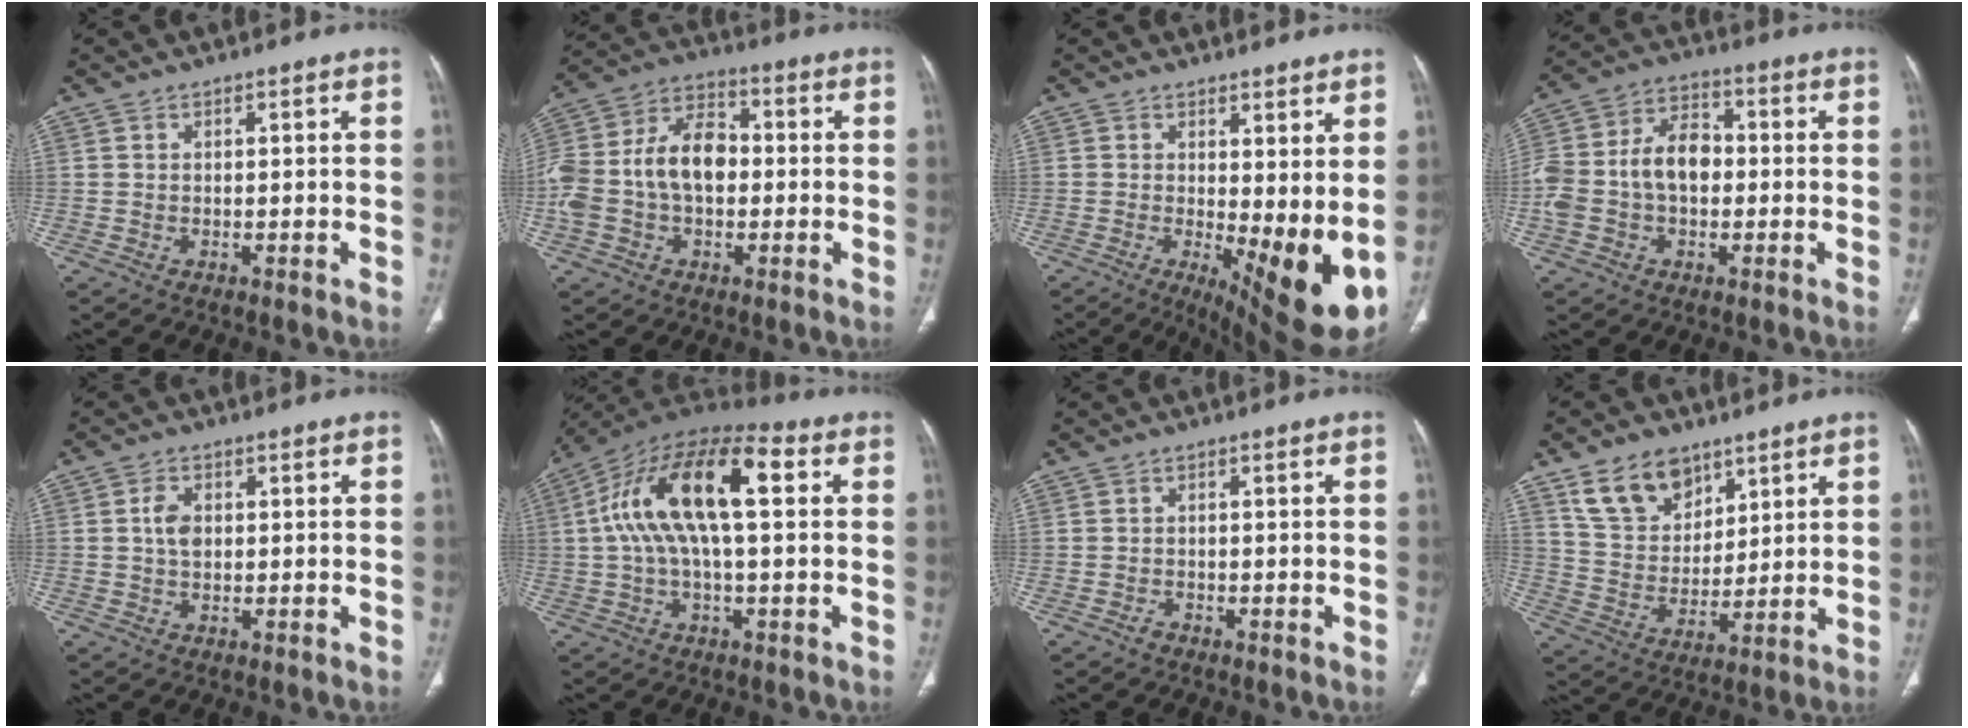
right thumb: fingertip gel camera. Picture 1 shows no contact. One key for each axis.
{"total": 15.9, "fx": -0.8, "fy": 10.4, "fz": 12.0, "tx": -0.236, "ty": 0.044, "tz": -0.019}
{"total": 12.5, "fx": 0.5, "fy": 4.5, "fz": 11.6, "tx": -0.156, "ty": -0.028, "tz": 0.025}
{"total": 13.1, "fx": -0.9, "fy": 8.9, "fz": 9.6, "tx": -0.187, "ty": 0.042, "tz": -0.023}
{"total": 3.5, "fx": 0.4, "fy": 2.4, "fz": 2.6, "tx": -0.047, "ty": 0.003, "tz": 0.005}
{"total": 19.0, "fx": 3.4, "fy": 7.8, "fz": 17.0, "tx": -0.313, "ty": 0.044, "tz": 0.048}
{"total": 1.1, "fx": -0.8, "fy": 0.7, "fz": 0.4, "tx": -0.009, "ty": 0.004, "tz": -0.014}
{"total": 11.8, "fx": 7.5, "fy": 7.6, "fz": 5.0, "tx": -0.065, "ty": -0.038, "tz": 0.147}